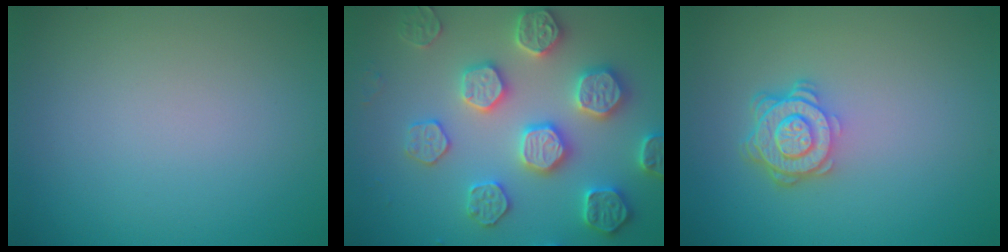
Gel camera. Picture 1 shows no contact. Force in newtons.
{"total": 5.8, "press": 5.6, "slide": 1.3}
{"total": 4.1, "press": 3.1, "slide": 2.8}